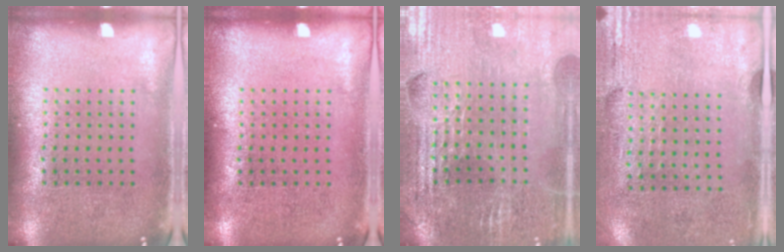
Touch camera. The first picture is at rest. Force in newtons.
{"total": 0.0}
{"total": 2.9, "press": 2.9, "slide": 0.5}
{"total": 2.9, "press": 2.5, "slide": 1.5}